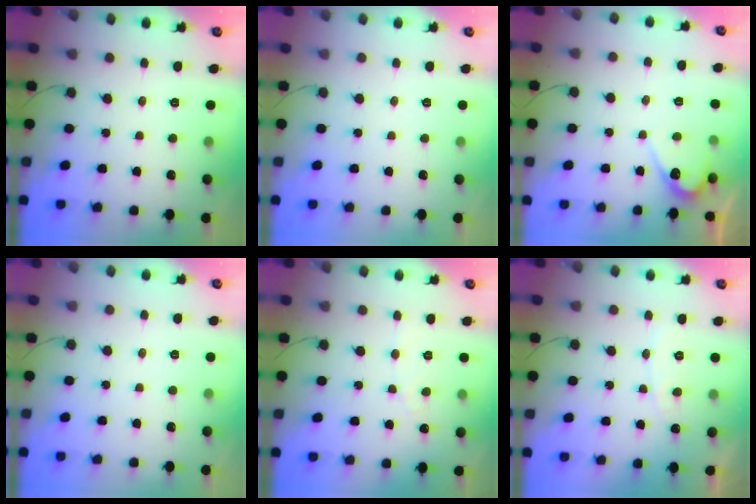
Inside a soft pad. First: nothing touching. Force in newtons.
{"total": 0.0}
{"total": 4.9, "press": 4.9, "slide": 0.4}
{"total": 0.0}
{"total": 2.4, "press": 2.4, "slide": 0.2}
{"total": 4.8, "press": 4.8, "slide": 0.4}